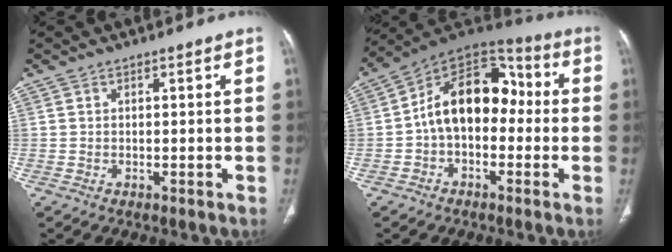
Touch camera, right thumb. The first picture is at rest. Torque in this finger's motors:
{"motor_torque": [2.23, 2.03, 1.49, -0.28, 0.13]}